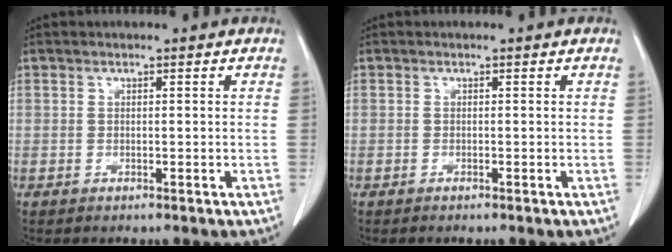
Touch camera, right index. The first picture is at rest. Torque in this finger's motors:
{"motor_torque": [0.04, -0.02, -0.01, -0.01]}